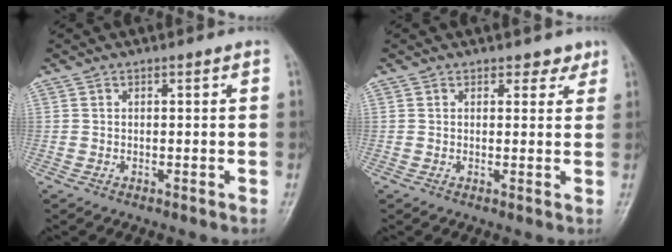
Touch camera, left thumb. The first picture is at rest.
{"total": 2.4, "force": [1.8, 1.5, 0.7], "torque": [0.014, -0.008, 0.018]}